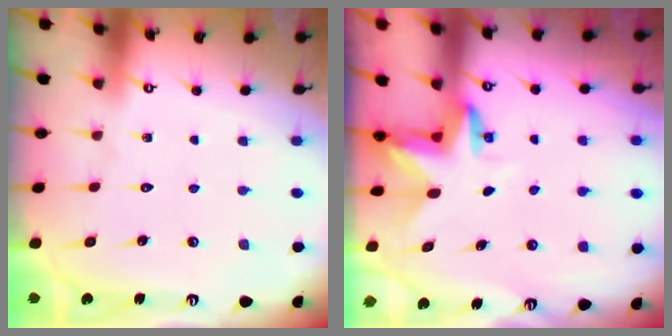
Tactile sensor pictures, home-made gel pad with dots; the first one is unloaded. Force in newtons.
{"total": 3.3, "press": 3.3, "slide": 0.2}